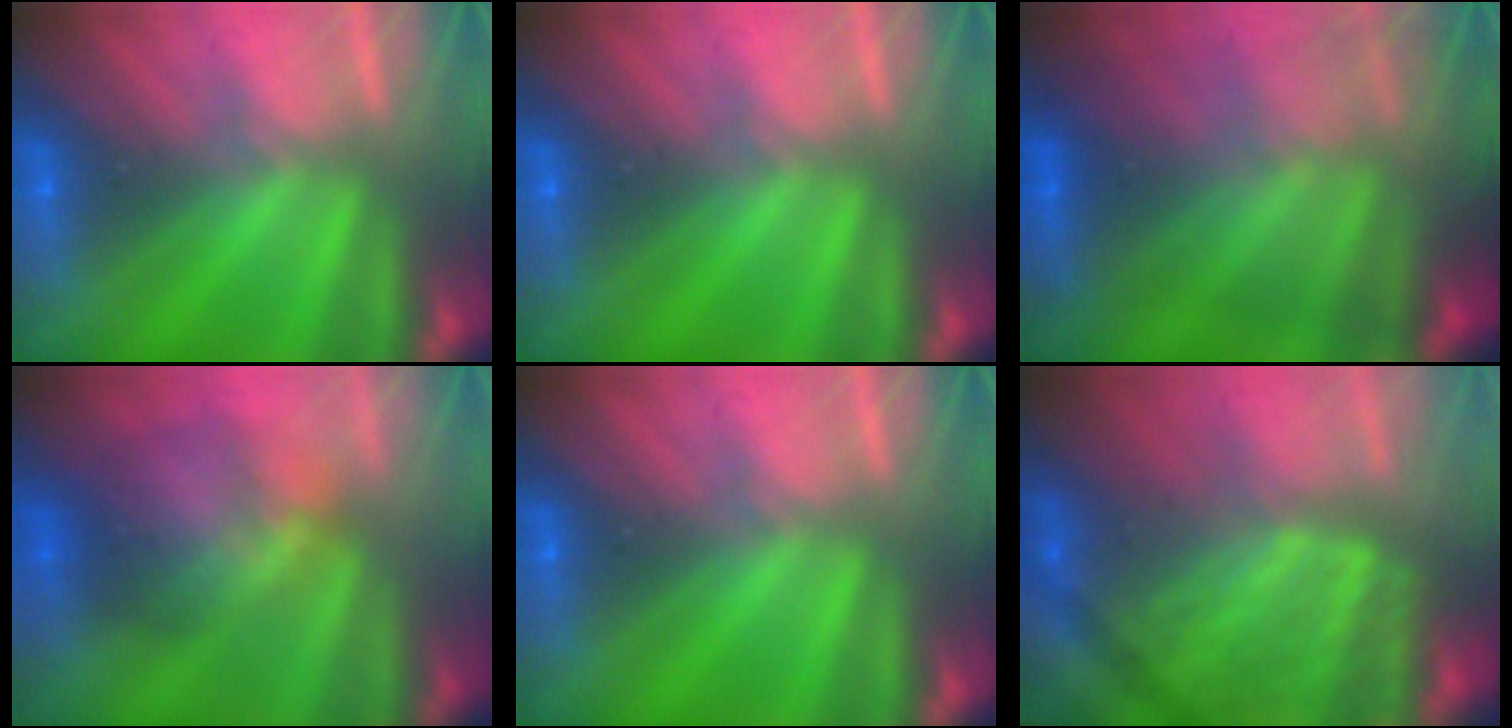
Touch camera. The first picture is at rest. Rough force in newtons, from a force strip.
{"total": 0.0}
{"total": 7.1}
{"total": 6.5}
{"total": 0.0}
{"total": 4.5}